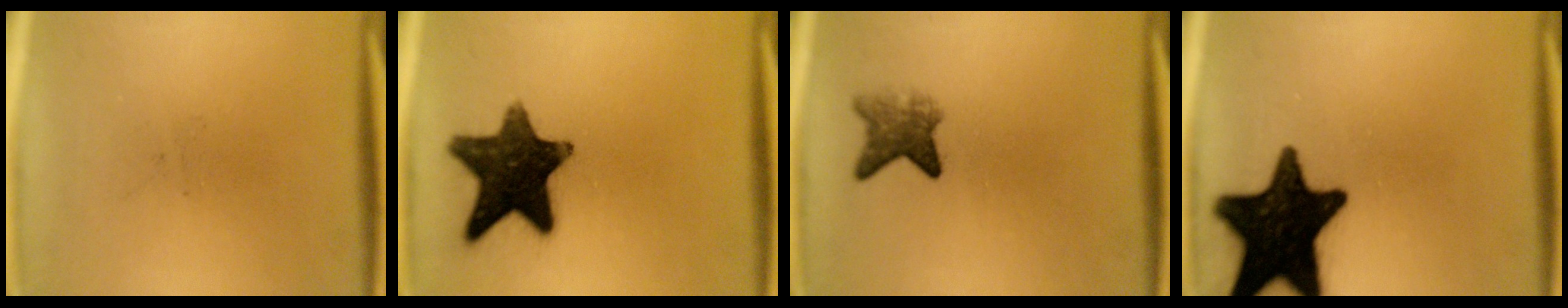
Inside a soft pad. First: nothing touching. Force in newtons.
{"total": 14.6}
{"total": 3.9}
{"total": 19.3}